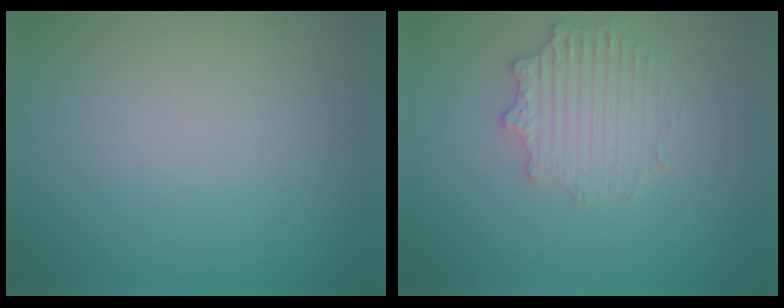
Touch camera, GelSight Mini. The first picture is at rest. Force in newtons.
{"total": 2.8, "press": 2.5, "slide": 1.4}